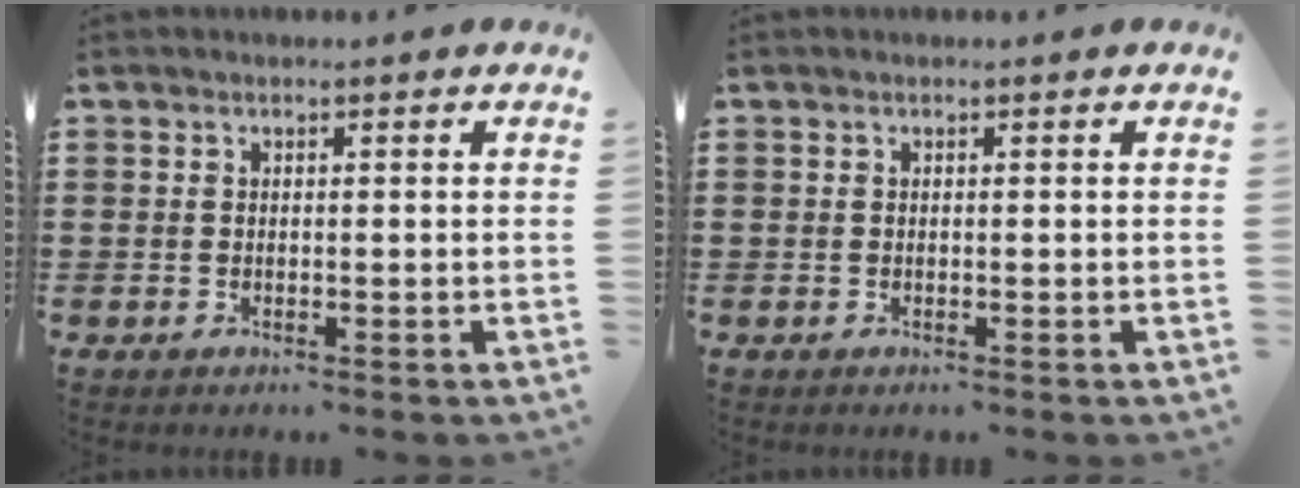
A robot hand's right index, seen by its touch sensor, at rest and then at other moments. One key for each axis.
{"total": 0.0}